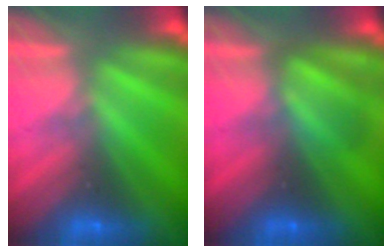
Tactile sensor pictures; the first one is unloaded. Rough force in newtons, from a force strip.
{"total": 2.4}